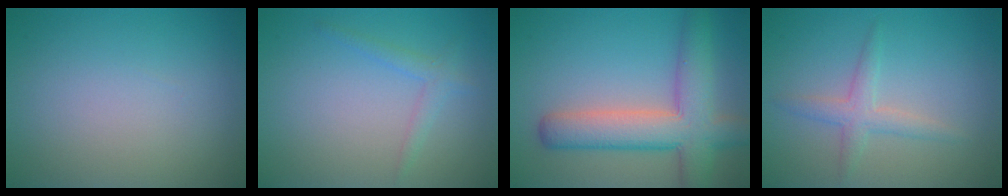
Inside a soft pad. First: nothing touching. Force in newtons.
{"total": 1.5, "press": 1.5, "slide": 0.0}
{"total": 7.3, "press": 7.3, "slide": 0.4}
{"total": 2.3, "press": 2.3, "slide": 0.1}